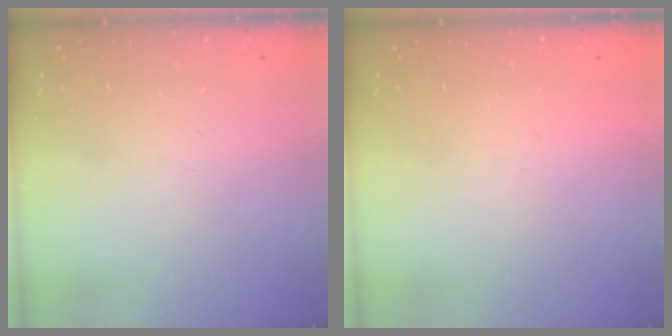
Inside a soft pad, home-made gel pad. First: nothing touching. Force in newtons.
{"total": 1.5, "press": 1.5, "slide": 0.1}